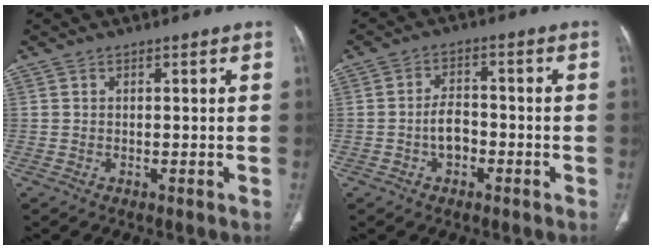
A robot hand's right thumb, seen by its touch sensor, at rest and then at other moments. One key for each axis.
{"total": 4.6, "fx": -1.7, "fy": 3.0, "fz": 3.1, "tx": -0.048, "ty": 0.021, "tz": -0.033}